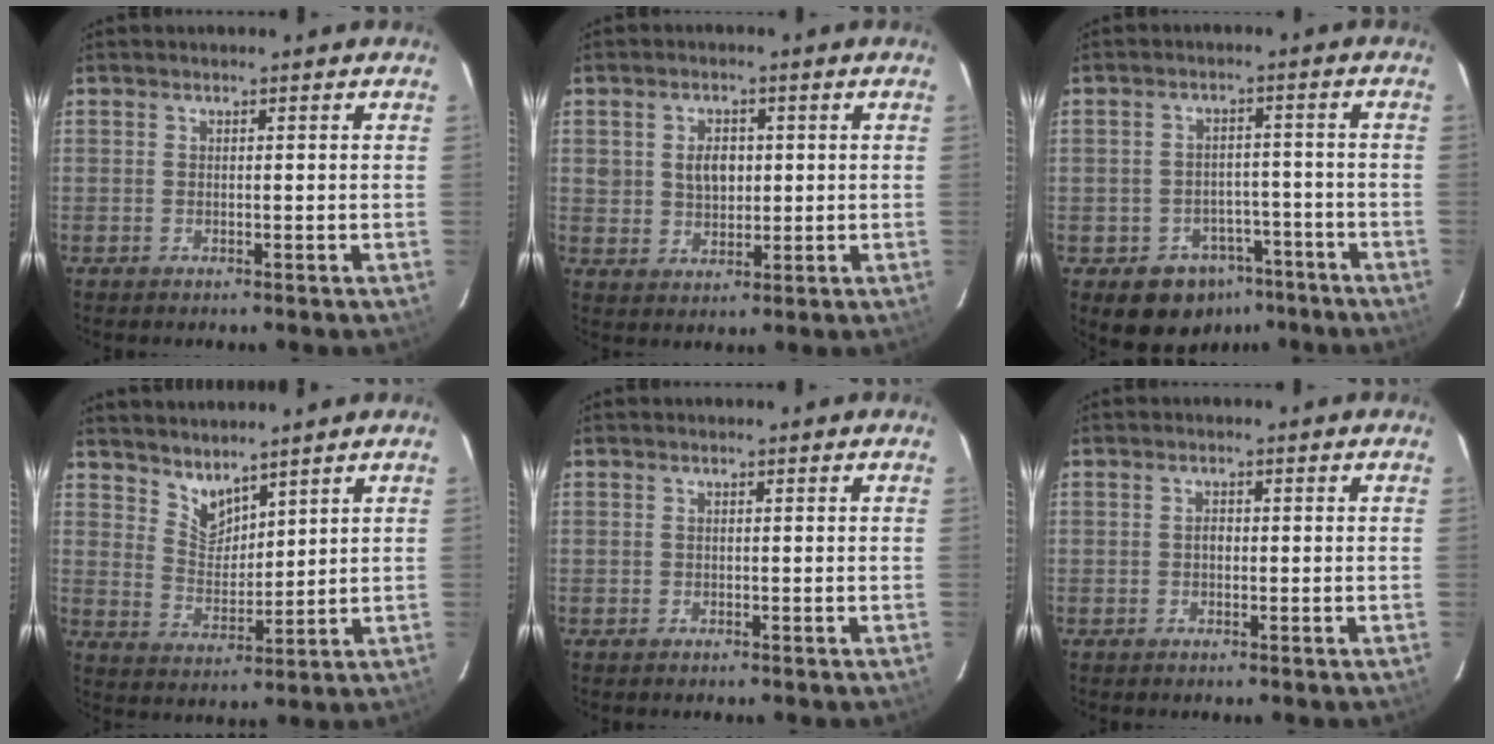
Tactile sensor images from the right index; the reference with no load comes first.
{"total": 5.0, "force": [1.1, 3.8, 3.0], "torque": [-0.052, 0.008, 0.026]}
{"total": 8.7, "force": [-5.2, 6.6, 2.3], "torque": [-0.047, 0.031, -0.049]}
{"total": 6.0, "force": [5.2, 2.3, 1.9], "torque": [-0.026, -0.001, 0.104]}
{"total": 0.0}
{"total": 1.1, "force": [-0.1, 0.8, 0.7], "torque": [-0.012, 0.006, -0.003]}